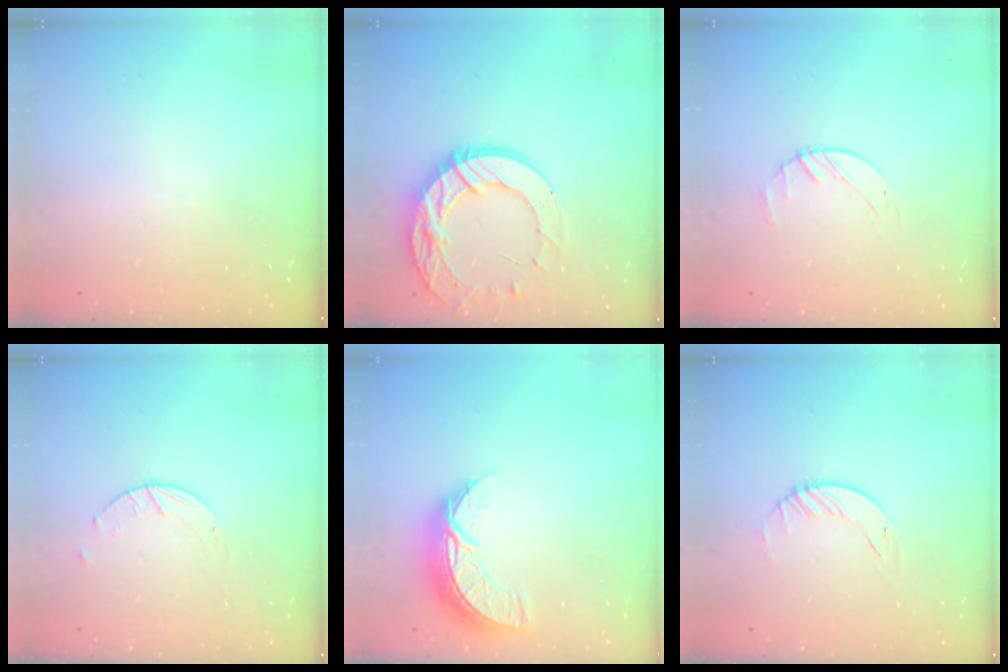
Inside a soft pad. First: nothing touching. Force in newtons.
{"total": 18.0, "press": 17.9, "slide": 1.6}
{"total": 1.9, "press": 1.9, "slide": 0.3}
{"total": 2.0, "press": 2.0, "slide": 0.3}
{"total": 9.3, "press": 9.3, "slide": 0.7}
{"total": 2.3, "press": 2.3, "slide": 0.3}